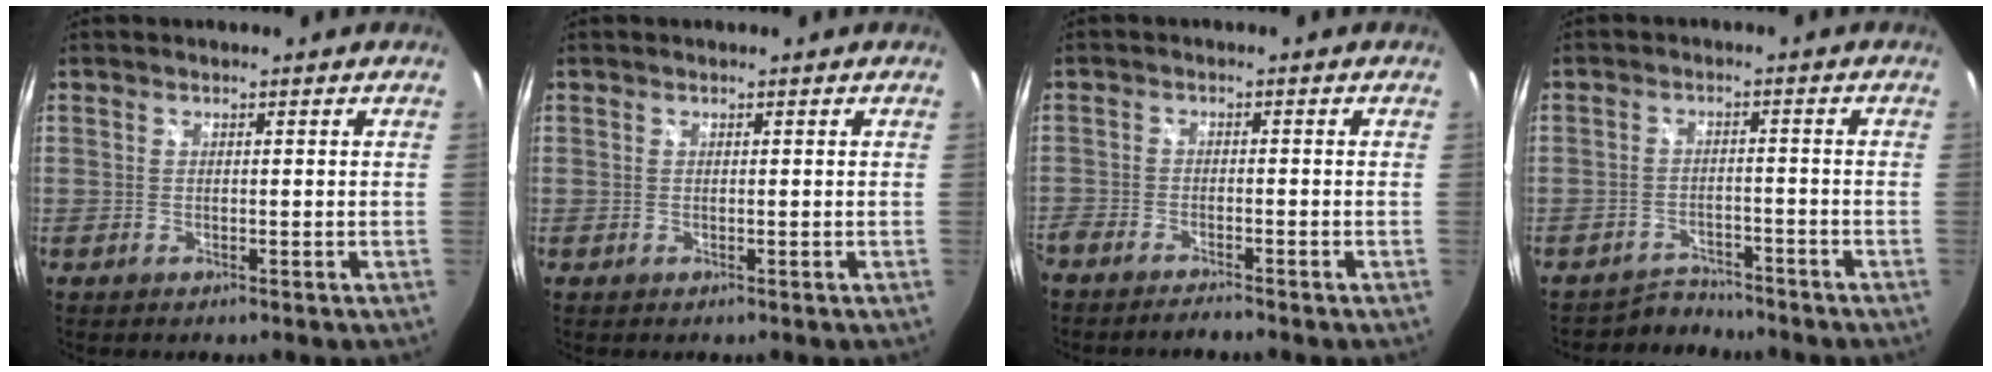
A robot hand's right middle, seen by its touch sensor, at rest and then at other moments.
{"total": 0.0}
{"total": 4.0, "force": [-3.8, 0.4, 1.4], "torque": [-0.047, -0.013, -0.073]}
{"total": 4.9, "force": [-4.6, 1.3, -0.6], "torque": [0.000, 0.004, -0.077]}